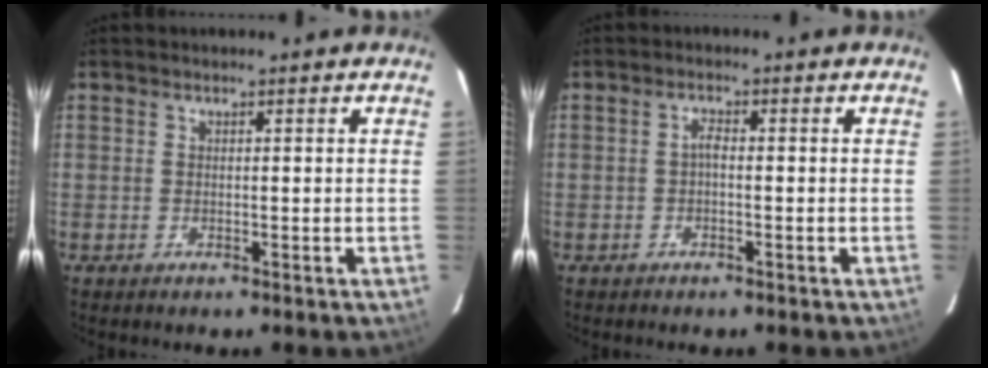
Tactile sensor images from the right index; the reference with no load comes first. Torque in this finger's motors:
{"motor_torque": [0.28, -0.06, 0.14, 0.03]}